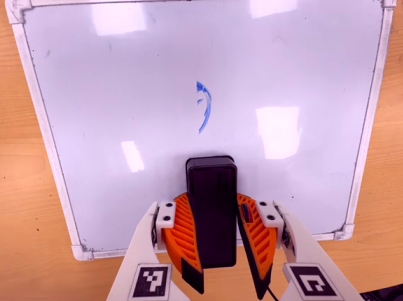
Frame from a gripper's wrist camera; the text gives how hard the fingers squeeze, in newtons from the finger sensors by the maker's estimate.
{"total": 11.6, "left": 10.7, "right": 12.6}